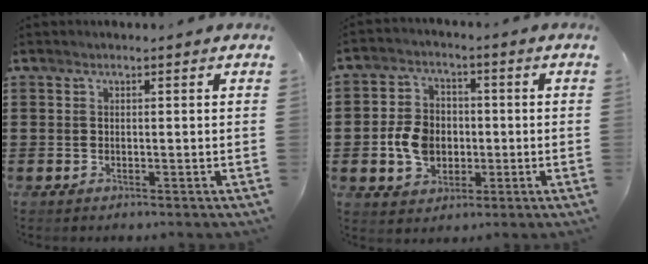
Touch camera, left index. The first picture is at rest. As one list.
[{"total": 7.2, "force": [-1.1, 5.8, 4.2], "torque": [-0.099, 0.006, -0.025]}]